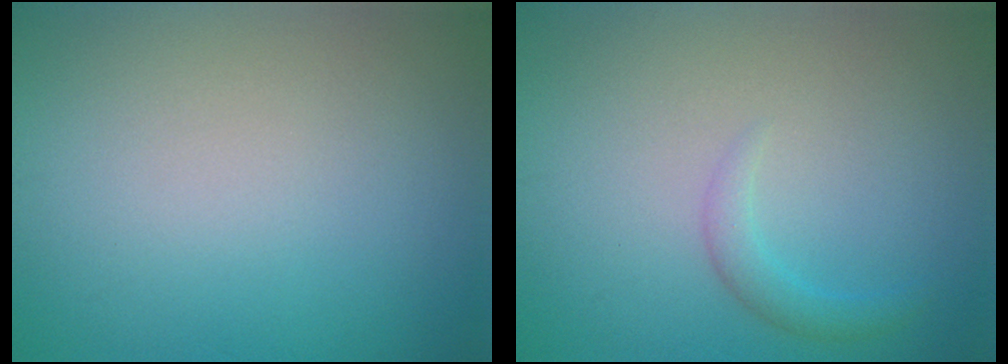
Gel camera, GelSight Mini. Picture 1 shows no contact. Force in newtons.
{"total": 1.5, "press": 1.5, "slide": 0.0}